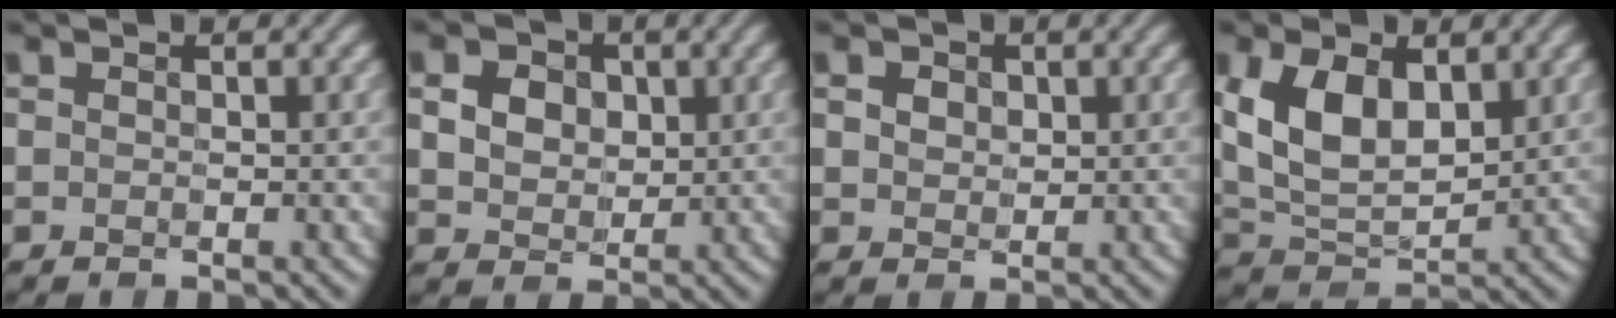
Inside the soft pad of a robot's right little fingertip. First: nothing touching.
{"total": 5.8, "force": [1.8, 4.5, 3.2], "torque": [-0.080, 0.021, 0.027]}
{"total": 2.3, "force": [0.9, 1.8, 1.1], "torque": [-0.033, 0.008, 0.013]}
{"total": 7.0, "force": [1.7, 4.0, 5.6], "torque": [-0.121, -0.004, 0.033]}